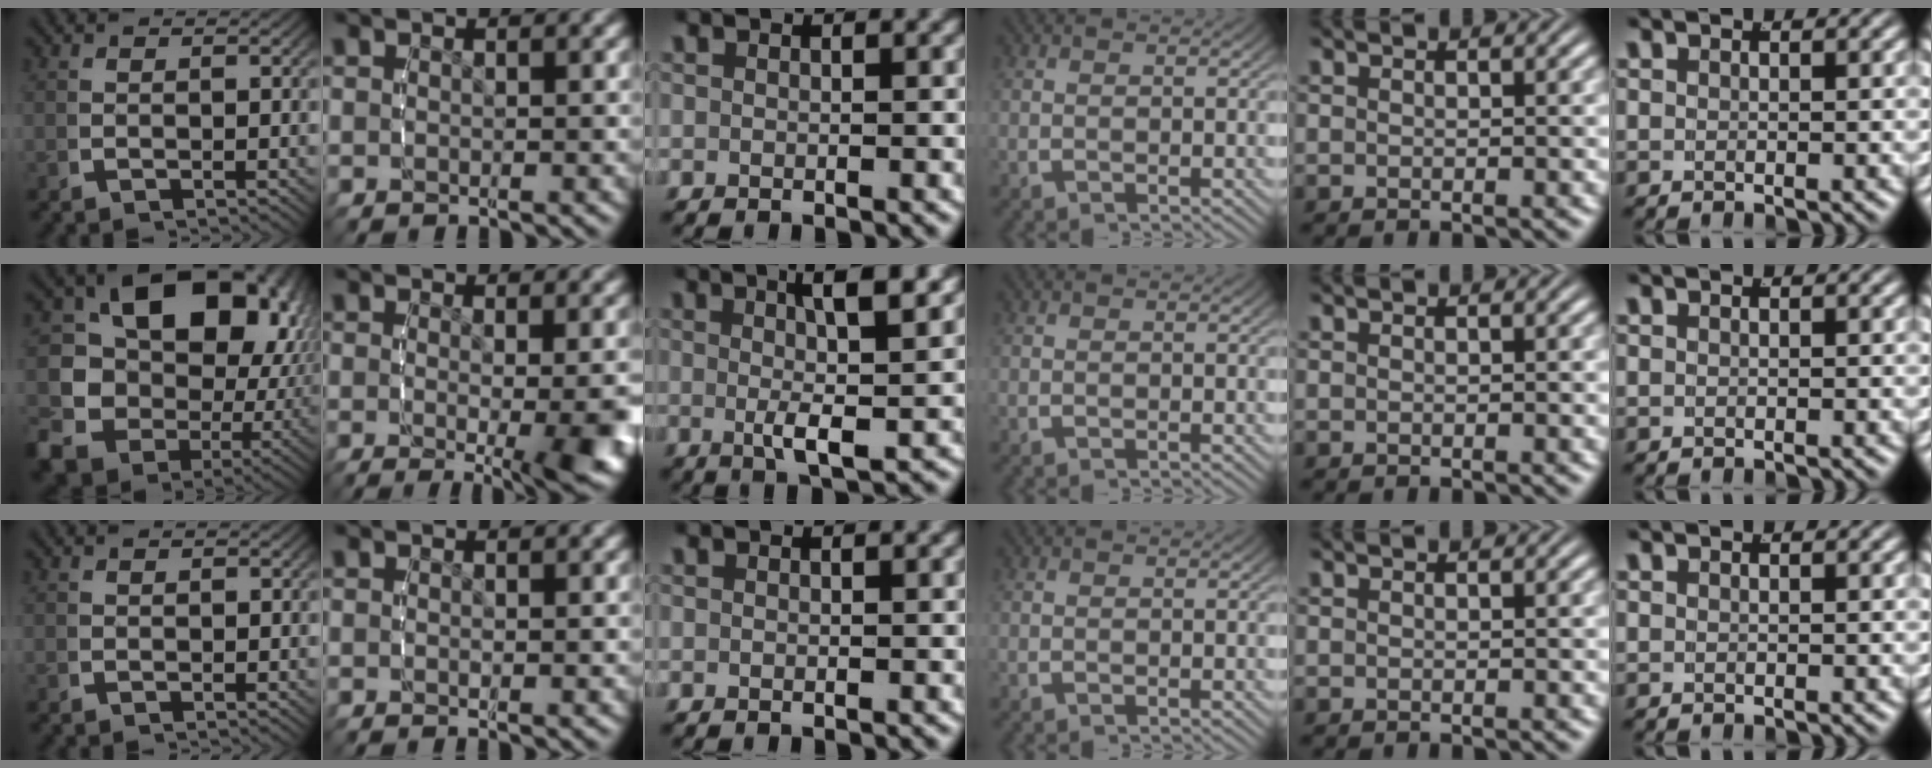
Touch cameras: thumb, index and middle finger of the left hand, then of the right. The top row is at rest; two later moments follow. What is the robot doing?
{"motion": "lift_and_place", "object": "lipstick"}